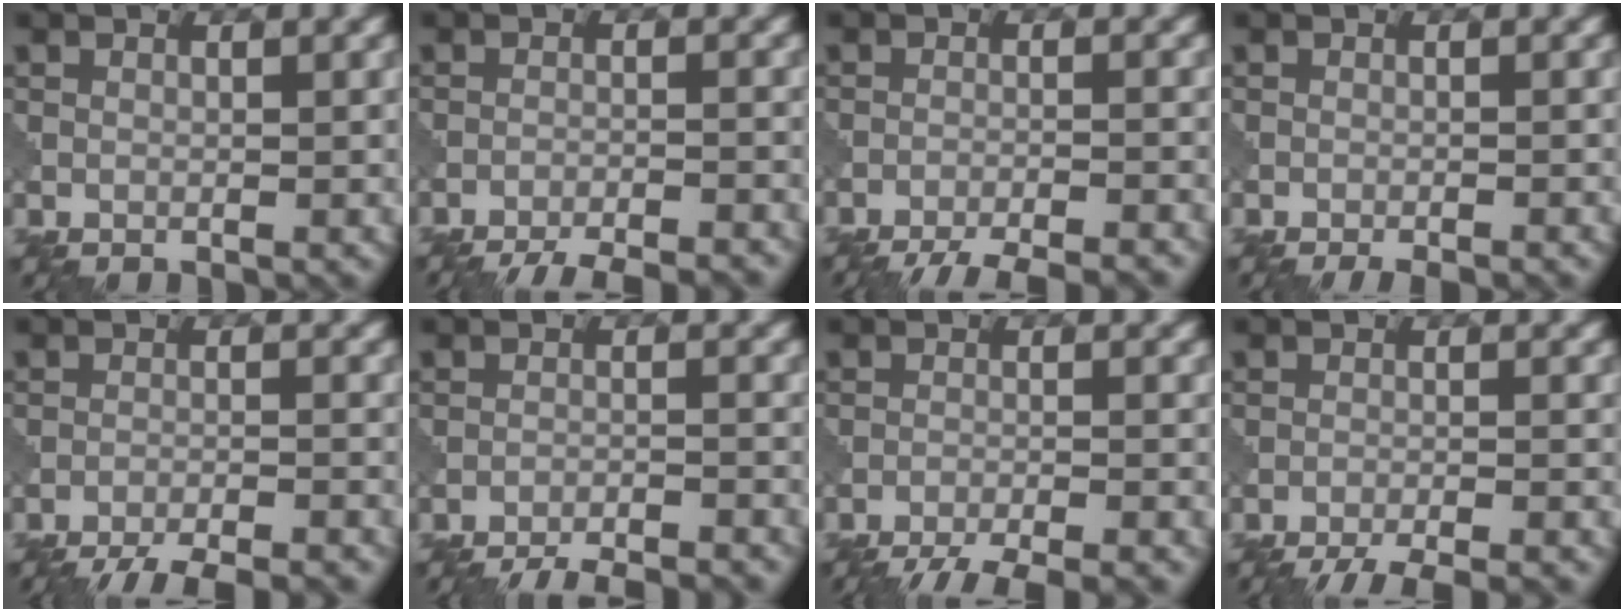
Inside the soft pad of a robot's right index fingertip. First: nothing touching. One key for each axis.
{"total": 8.8, "fx": -8.3, "fy": 1.6, "fz": 2.5, "tx": -0.029, "ty": -0.001, "tz": -0.116}
{"total": 8.5, "fx": -7.9, "fy": 1.5, "fz": 2.8, "tx": -0.035, "ty": -0.004, "tz": -0.113}
{"total": 2.5, "fx": -2.1, "fy": 0.4, "fz": 1.2, "tx": -0.018, "ty": 0.003, "tz": -0.033}
{"total": 9.1, "fx": -8.4, "fy": 1.6, "fz": 3.0, "tx": -0.039, "ty": -0.007, "tz": -0.120}
{"total": 9.6, "fx": -9.2, "fy": 1.8, "fz": 2.3, "tx": -0.024, "ty": 0.002, "tz": -0.124}
{"total": 8.2, "fx": -7.5, "fy": 1.3, "fz": 3.0, "tx": -0.042, "ty": -0.009, "tz": -0.111}
{"total": 7.4, "fx": -6.8, "fy": 1.2, "fz": 2.7, "tx": -0.035, "ty": -0.005, "tz": -0.100}